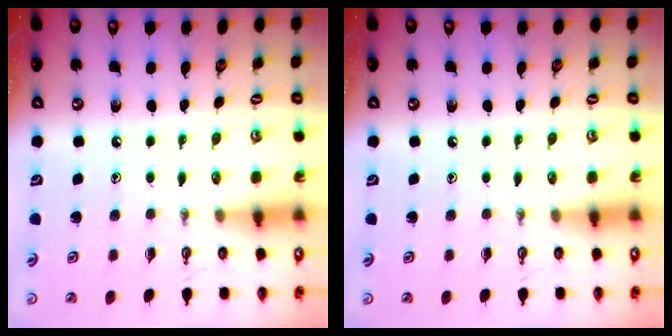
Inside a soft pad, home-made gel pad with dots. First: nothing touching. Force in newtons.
{"total": 0.0}